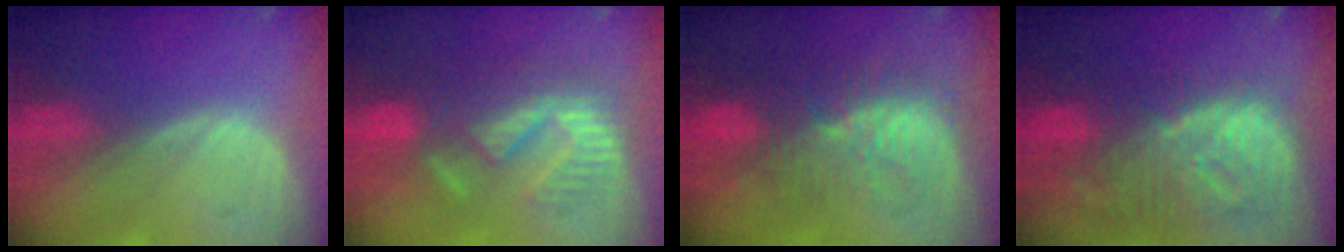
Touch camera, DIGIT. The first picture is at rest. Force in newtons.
{"total": 9.0, "press": 8.9, "slide": 1.8}
{"total": 9.3, "press": 9.0, "slide": 2.4}
{"total": 12.5, "press": 10.8, "slide": 6.3}